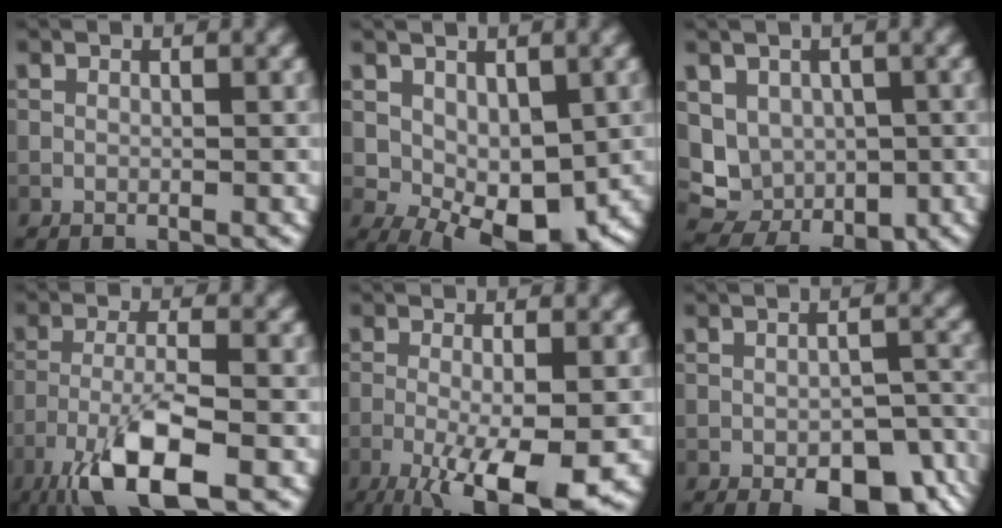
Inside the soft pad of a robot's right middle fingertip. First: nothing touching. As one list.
[{"total": 6.1, "force": [-0.5, 3.9, 4.7], "torque": [-0.083, -0.012, -0.003]}, {"total": 6.1, "force": [0.0, 5.3, 3.0], "torque": [-0.038, -0.013, 0.004]}, {"total": 7.5, "force": [-4.3, 1.9, 5.9], "torque": [-0.113, -0.002, -0.087]}, {"total": 8.7, "force": [-3.6, 2.2, 7.6], "torque": [-0.133, -0.013, -0.056]}, {"total": 8.6, "force": [-5.0, 3.6, 6.0], "torque": [-0.072, -0.015, -0.056]}]